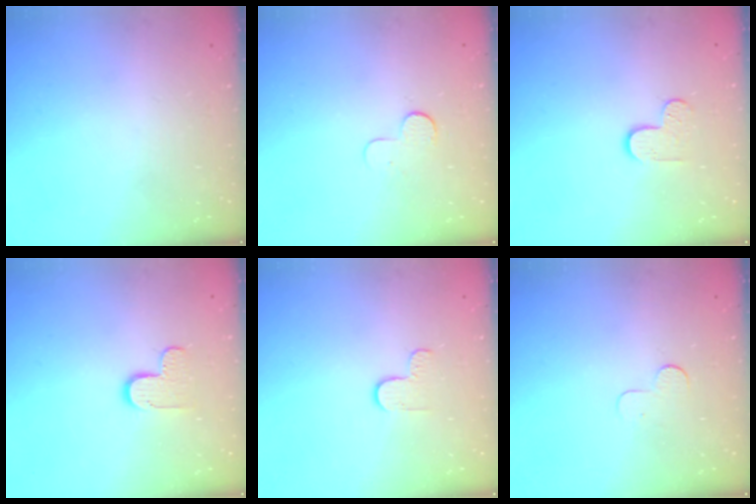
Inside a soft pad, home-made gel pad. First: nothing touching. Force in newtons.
{"total": 3.9, "press": 3.9, "slide": 0.4}
{"total": 4.8, "press": 4.7, "slide": 0.5}
{"total": 6.6, "press": 6.5, "slide": 0.4}
{"total": 3.3, "press": 3.3, "slide": 0.4}
{"total": 2.9, "press": 2.9, "slide": 0.3}